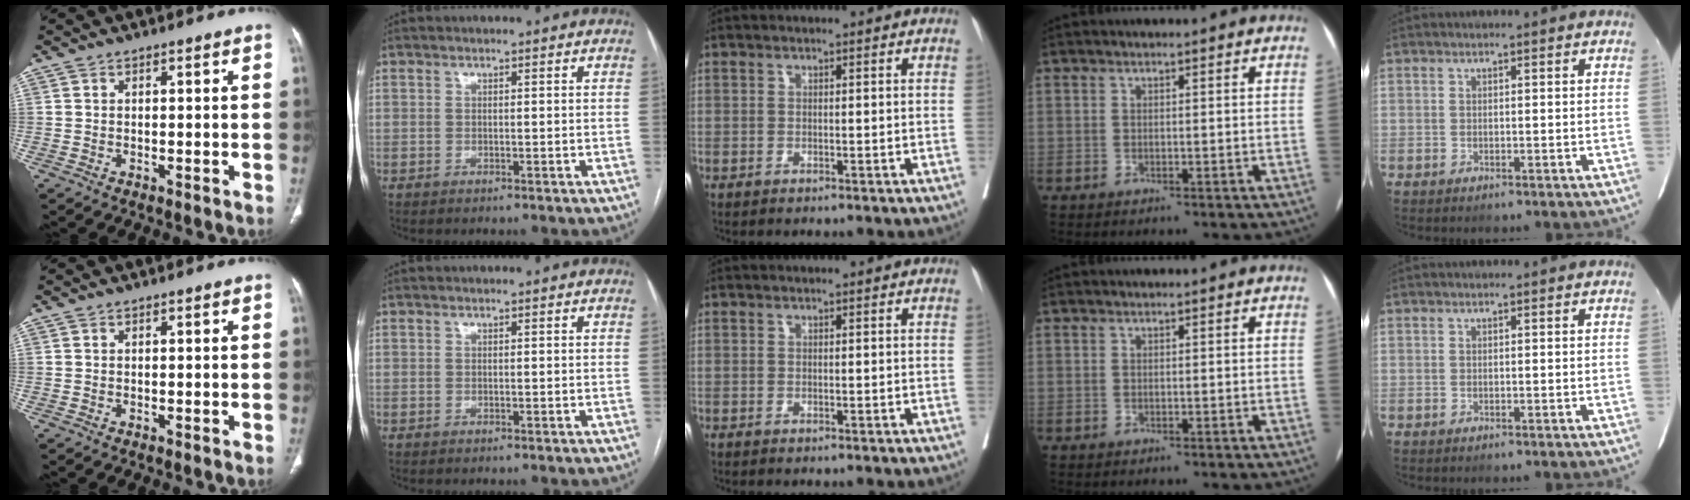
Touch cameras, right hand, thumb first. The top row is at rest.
{}